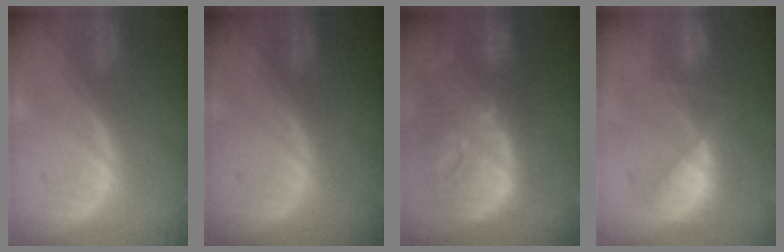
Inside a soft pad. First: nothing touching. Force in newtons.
{"total": 0.0}
{"total": 13.4, "press": 11.6, "slide": 6.7}
{"total": 7.9, "press": 6.9, "slide": 3.9}